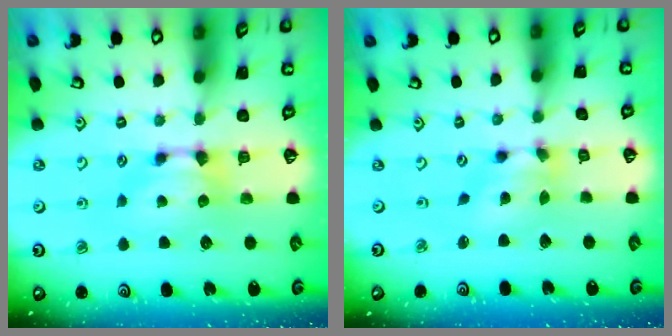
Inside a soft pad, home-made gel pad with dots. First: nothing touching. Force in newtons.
{"total": 4.3, "press": 3.9, "slide": 1.9}